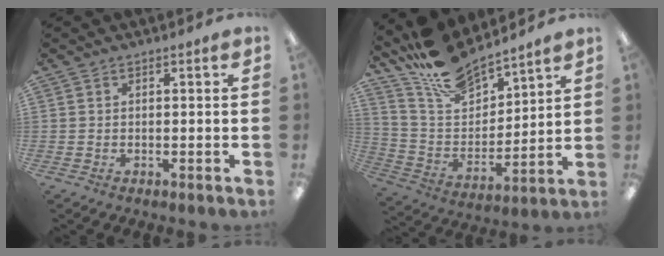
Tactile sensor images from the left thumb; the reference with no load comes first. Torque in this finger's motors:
{"motor_torque": [0.00, 0.10, 0.69, -2.08, 0.16]}